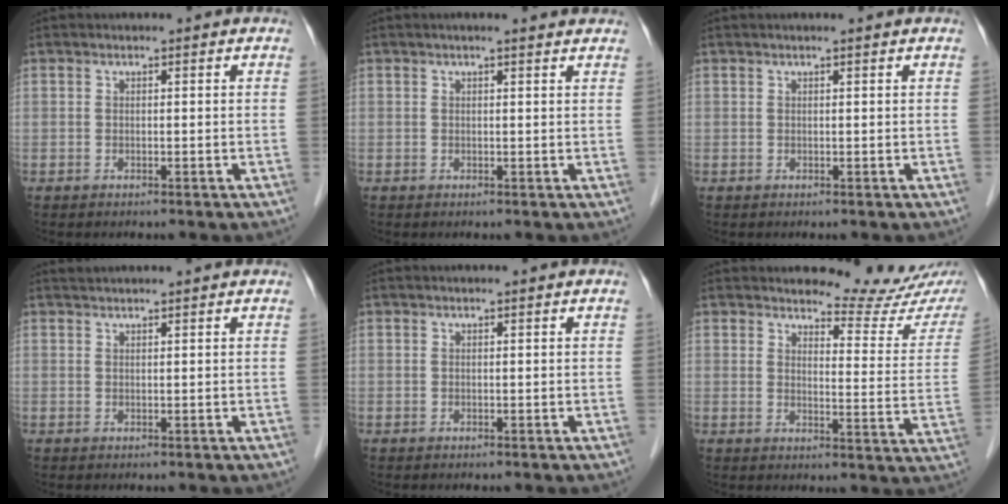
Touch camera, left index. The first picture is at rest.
{"total": 3.8, "force": [3.5, 0.3, 1.7], "torque": [-0.023, 0.016, 0.031]}
{"total": 1.3, "force": [1.1, -0.2, 0.7], "torque": [-0.010, 0.014, 0.021]}
{"total": 2.9, "force": [2.8, -0.3, 0.9], "torque": [-0.011, 0.028, 0.046]}
{"total": 0.0}
{"total": 11.6, "force": [11.2, 0.7, 2.8], "torque": [-0.024, -0.067, 0.119]}